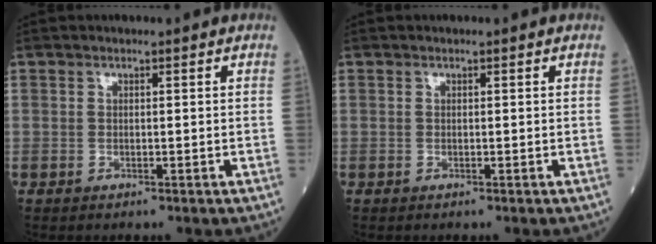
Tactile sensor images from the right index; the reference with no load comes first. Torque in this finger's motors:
{"motor_torque": [0.00, -0.01, 0.05, 0.01]}